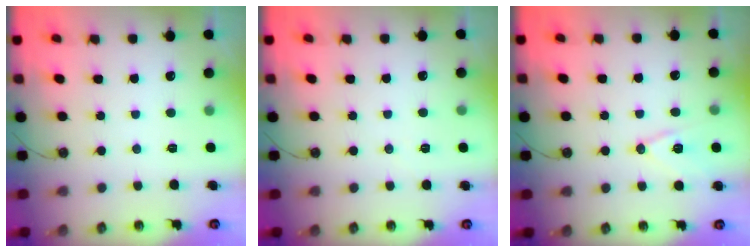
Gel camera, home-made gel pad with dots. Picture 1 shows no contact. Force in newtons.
{"total": 5.2, "press": 2.6, "slide": 4.5}
{"total": 11.5, "press": 11.0, "slide": 3.2}